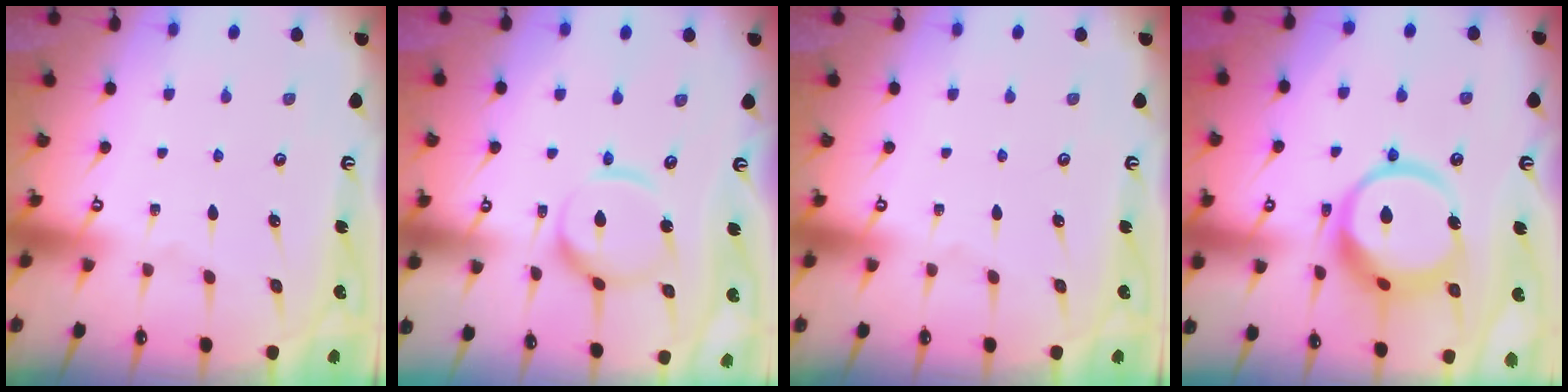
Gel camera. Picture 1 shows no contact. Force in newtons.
{"total": 11.3, "press": 11.3, "slide": 1.1}
{"total": 0.0}
{"total": 16.2, "press": 16.1, "slide": 1.8}